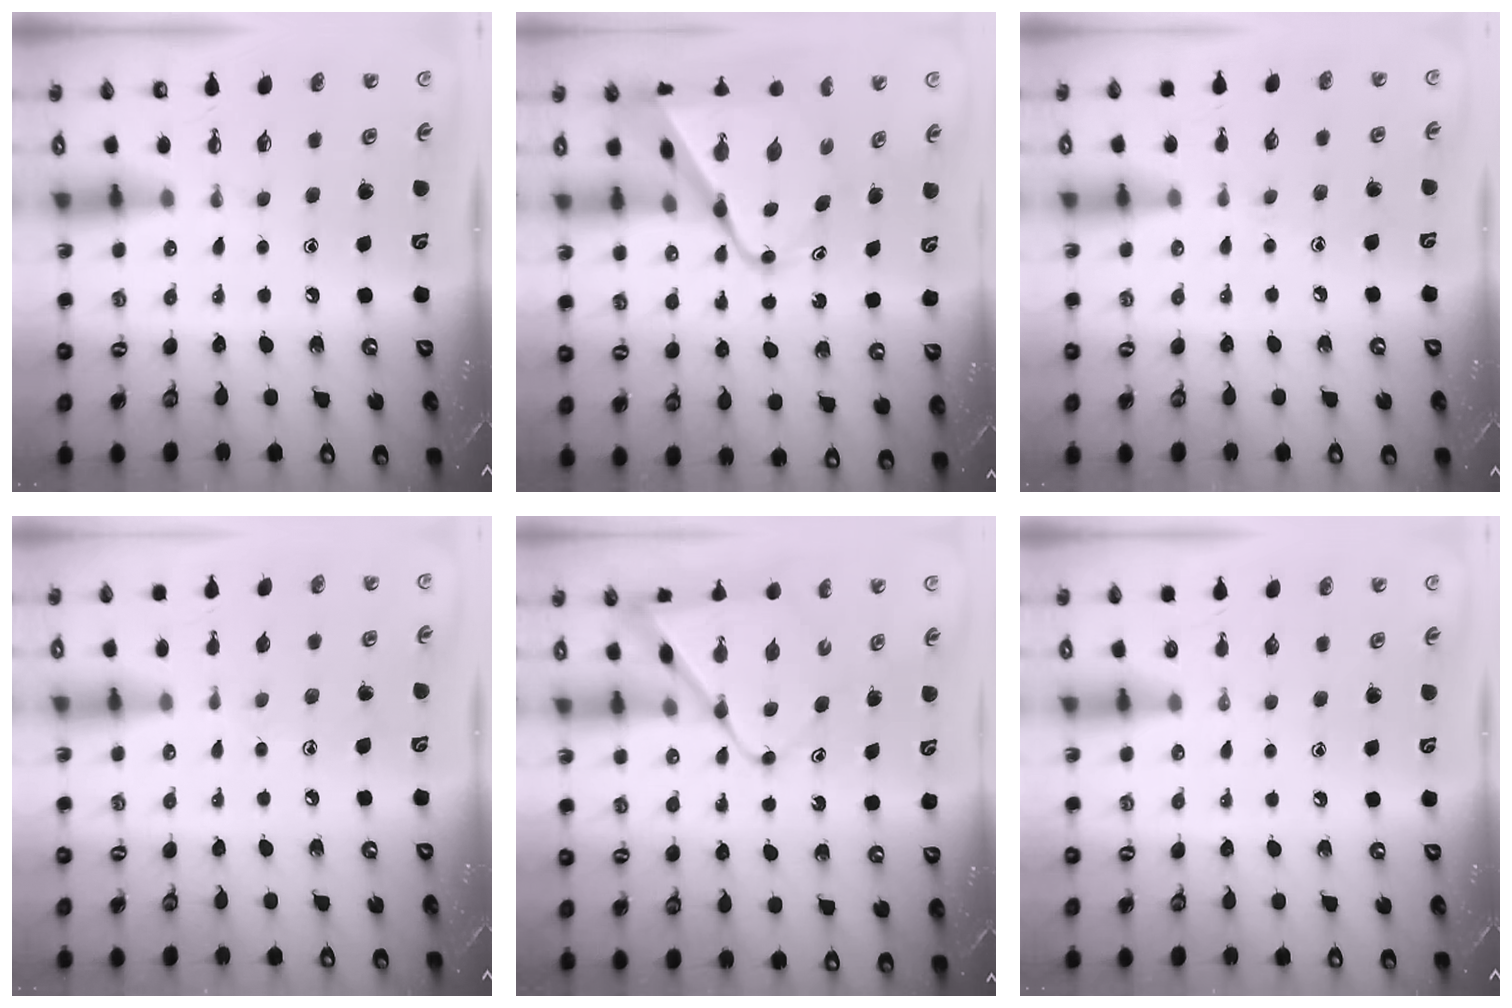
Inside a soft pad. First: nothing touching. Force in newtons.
{"total": 13.2, "press": 13.2, "slide": 1.0}
{"total": 5.3, "press": 5.3, "slide": 0.6}
{"total": 5.4, "press": 5.4, "slide": 0.4}
{"total": 9.4, "press": 9.4, "slide": 0.7}
{"total": 0.0}